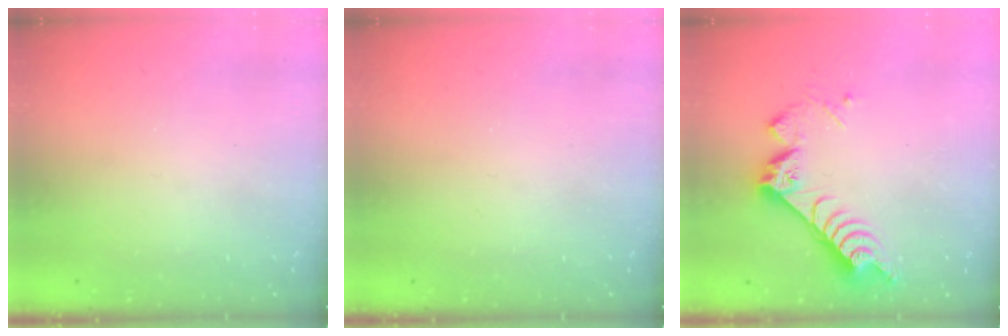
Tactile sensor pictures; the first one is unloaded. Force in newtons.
{"total": 0.0}
{"total": 10.1, "press": 10.0, "slide": 1.0}